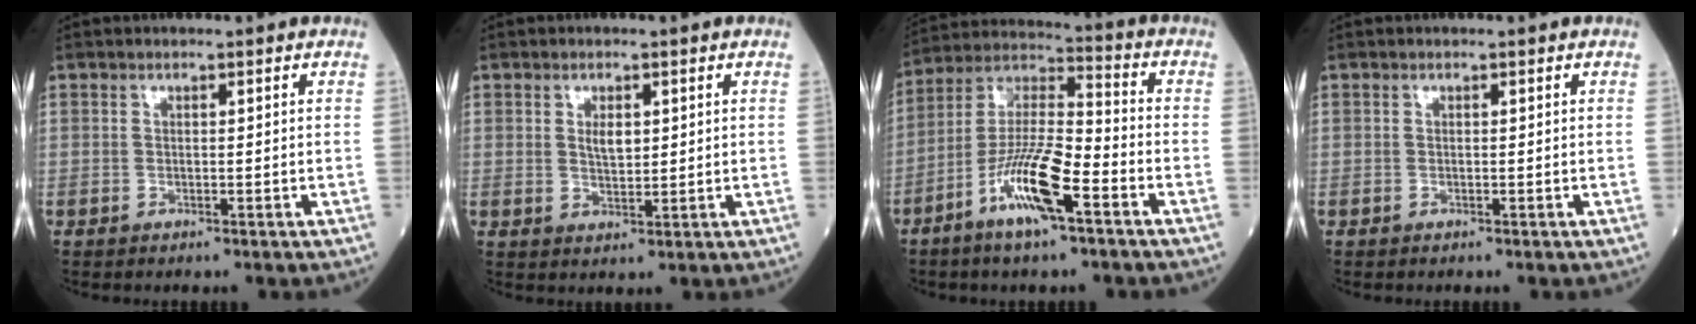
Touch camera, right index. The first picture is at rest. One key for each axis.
{"total": 2.8, "fx": 0.8, "fy": 1.2, "fz": 2.3, "tx": -0.041, "ty": -0.001, "tz": 0.016}
{"total": 12.9, "fx": -6.2, "fy": 2.3, "fz": 11.1, "tx": -0.222, "ty": -0.002, "tz": -0.118}
{"total": 0.0}